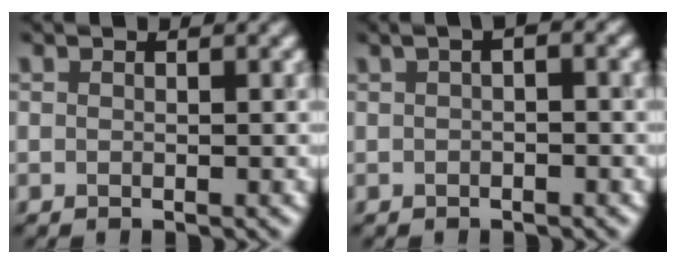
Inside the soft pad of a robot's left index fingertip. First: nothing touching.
{"total": 1.9, "force": [0.4, 0.6, 1.7], "torque": [-0.028, 0.010, 0.003]}